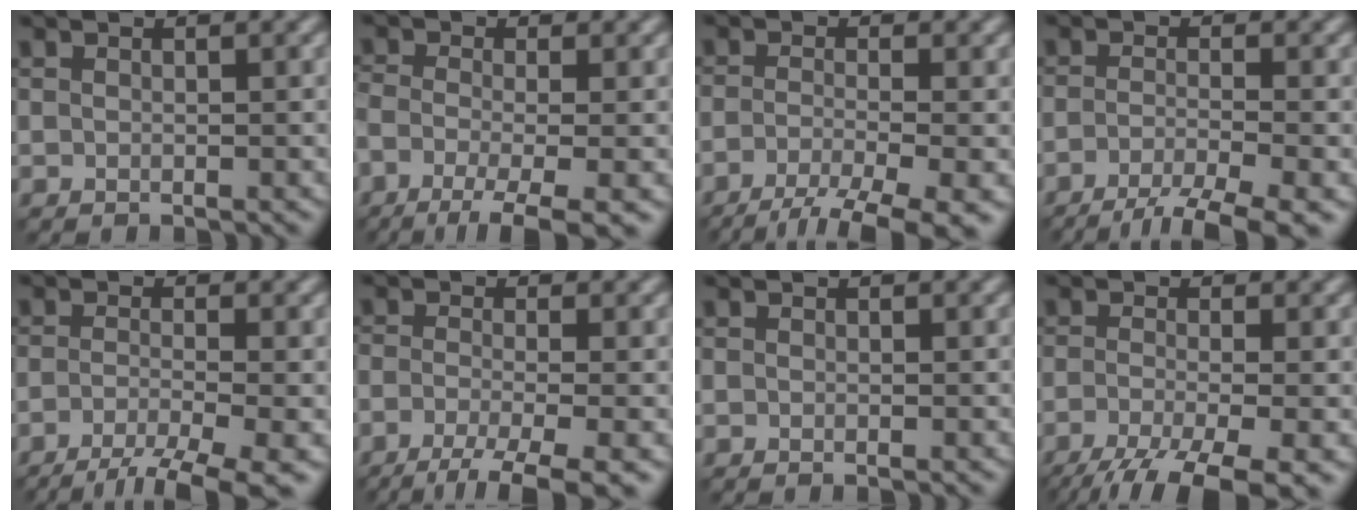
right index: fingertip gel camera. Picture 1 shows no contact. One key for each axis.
{"total": 5.9, "fx": -3.3, "fy": 1.6, "fz": 4.7, "tx": -0.085, "ty": -0.008, "tz": -0.064}
{"total": 7.3, "fx": -4.7, "fy": 1.6, "fz": 5.3, "tx": -0.083, "ty": -0.013, "tz": -0.085}
{"total": 6.0, "fx": -3.9, "fy": 1.1, "fz": 4.4, "tx": -0.064, "ty": -0.004, "tz": -0.074}
{"total": 6.7, "fx": -4.3, "fy": 1.3, "fz": 5.1, "tx": -0.076, "ty": -0.012, "tz": -0.078}
{"total": 6.4, "fx": -4.0, "fy": 1.5, "fz": 4.8, "tx": -0.078, "ty": -0.010, "tz": -0.075}
{"total": 0.0}
{"total": 9.3, "fx": -5.7, "fy": 2.7, "fz": 6.9, "tx": -0.114, "ty": -0.031, "tz": -0.092}